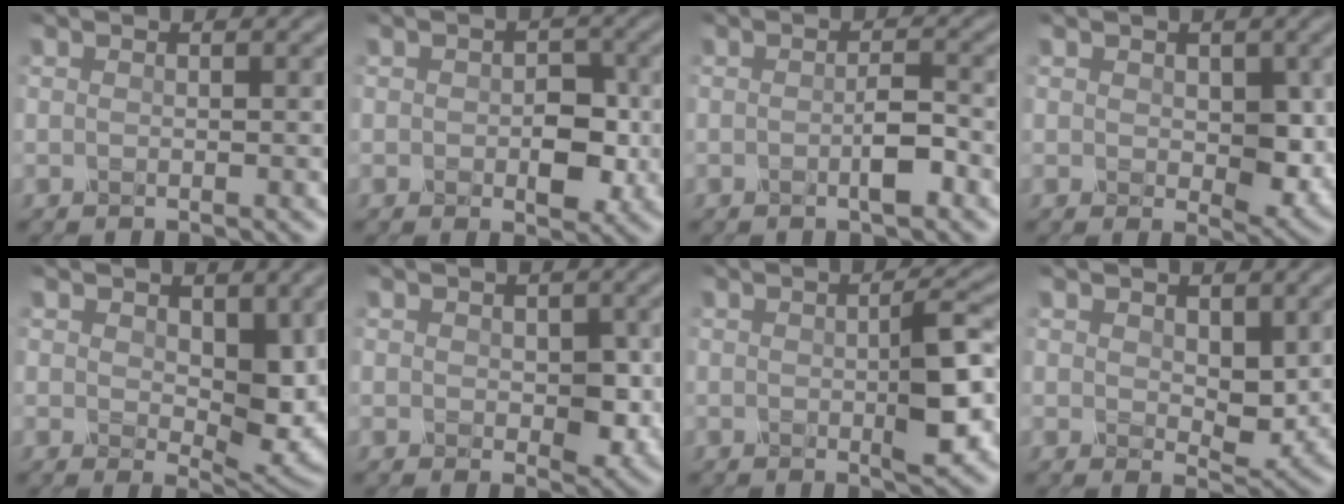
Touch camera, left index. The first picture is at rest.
{"total": 3.0, "force": [-0.6, 1.8, 2.3], "torque": [-0.037, 0.000, -0.009]}
{"total": 1.8, "force": [-0.7, 0.3, 1.7], "torque": [-0.035, 0.006, -0.015]}
{"total": 3.2, "force": [0.1, 2.1, 2.5], "torque": [-0.042, -0.006, 0.003]}
{"total": 5.4, "force": [0.7, 3.1, 4.4], "torque": [-0.079, -0.008, 0.017]}
{"total": 2.6, "force": [-0.2, 1.7, 1.9], "torque": [-0.034, -0.004, -0.001]}
{"total": 4.0, "force": [-0.3, 0.6, 3.9], "torque": [-0.073, 0.001, -0.006]}
{"total": 2.6, "force": [0.7, 1.6, 1.9], "torque": [-0.037, -0.005, 0.017]}